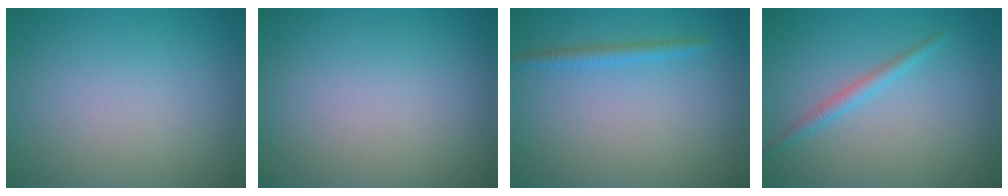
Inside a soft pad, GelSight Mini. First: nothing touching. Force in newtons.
{"total": 0.0}
{"total": 1.5, "press": 1.5, "slide": 0.1}
{"total": 1.4, "press": 1.4, "slide": 0.1}